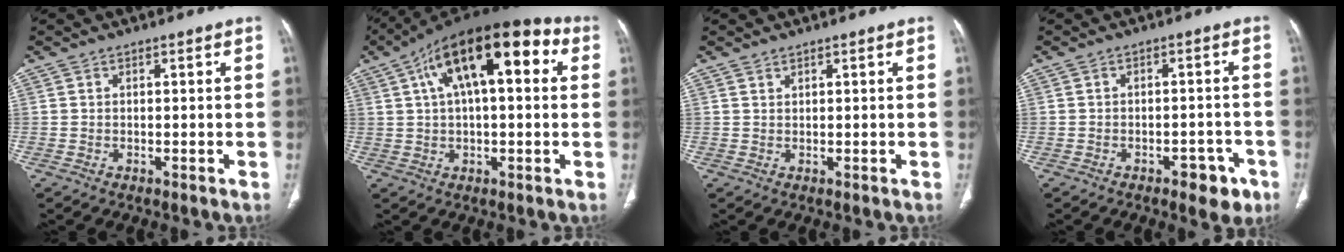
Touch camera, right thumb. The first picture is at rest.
{"total": 19.7, "force": [6.3, 8.5, 16.6], "torque": [-0.248, 0.038, 0.093]}
{"total": 0.6, "force": [0.6, 0.1, 0.1], "torque": [-0.003, -0.006, 0.012]}
{"total": 5.5, "force": [-3.1, 2.9, 3.6], "torque": [-0.023, 0.019, -0.035]}